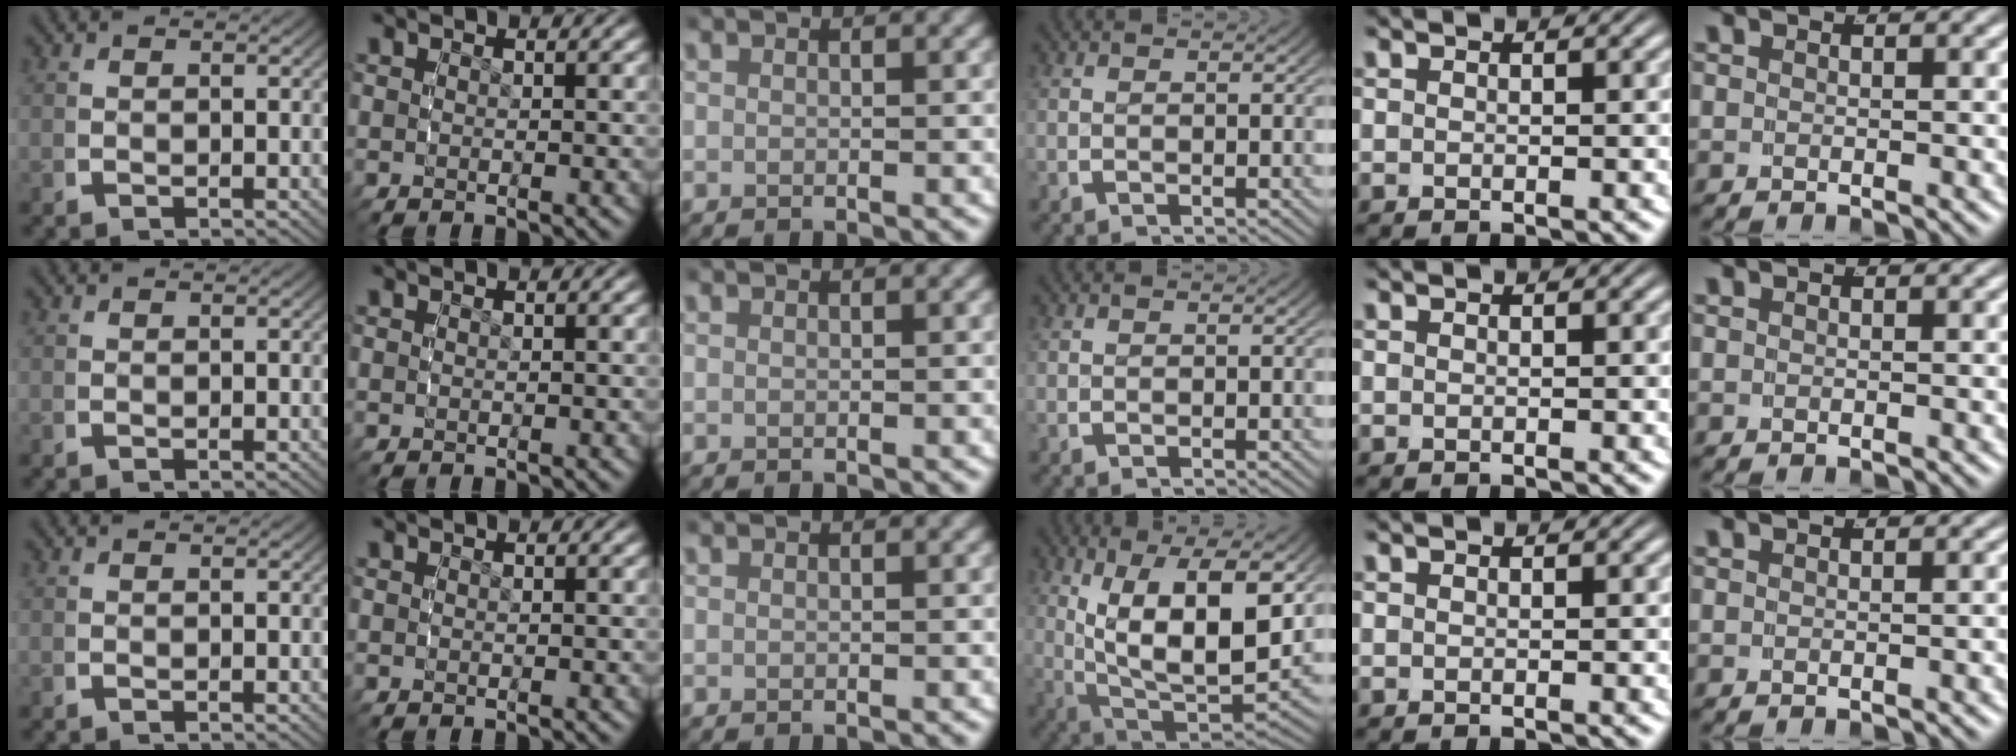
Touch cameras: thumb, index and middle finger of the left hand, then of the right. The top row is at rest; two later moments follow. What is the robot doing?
{"motion": "grasp_and_lifting", "object": "camera"}